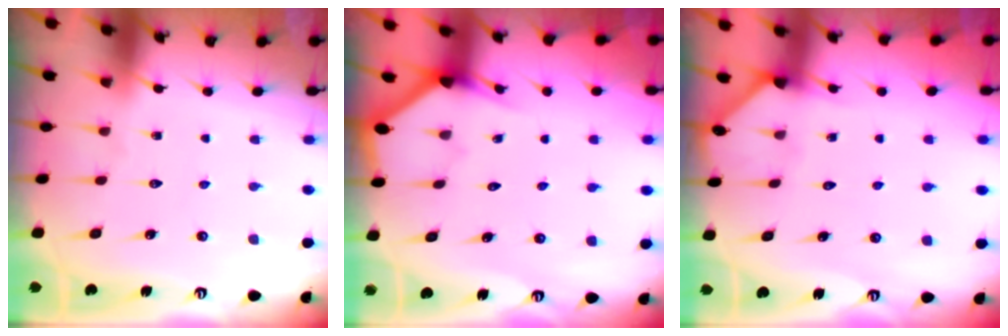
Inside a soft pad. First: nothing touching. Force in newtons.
{"total": 3.6, "press": 3.5, "slide": 0.2}
{"total": 2.0, "press": 2.0, "slide": 0.1}